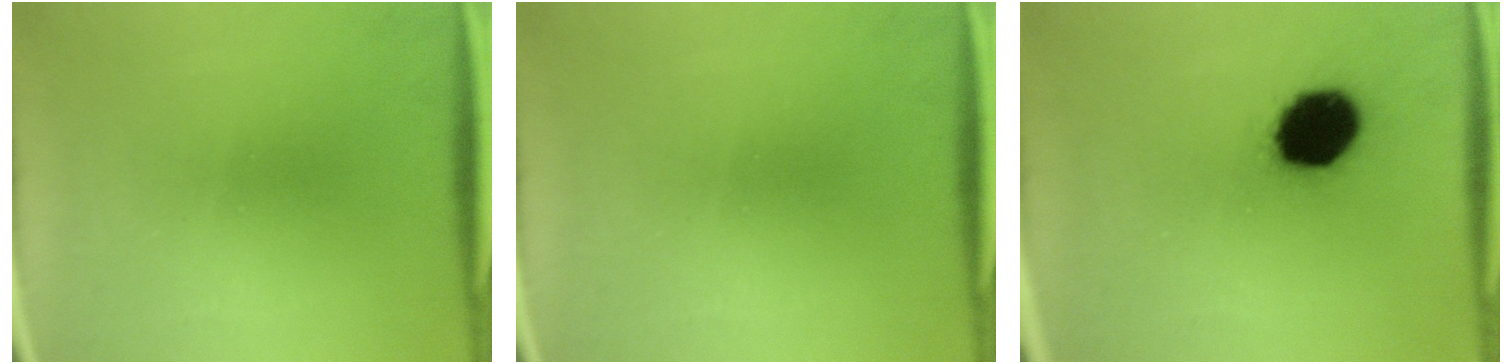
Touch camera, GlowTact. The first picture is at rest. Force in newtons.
{"total": 0.0}
{"total": 15.7}